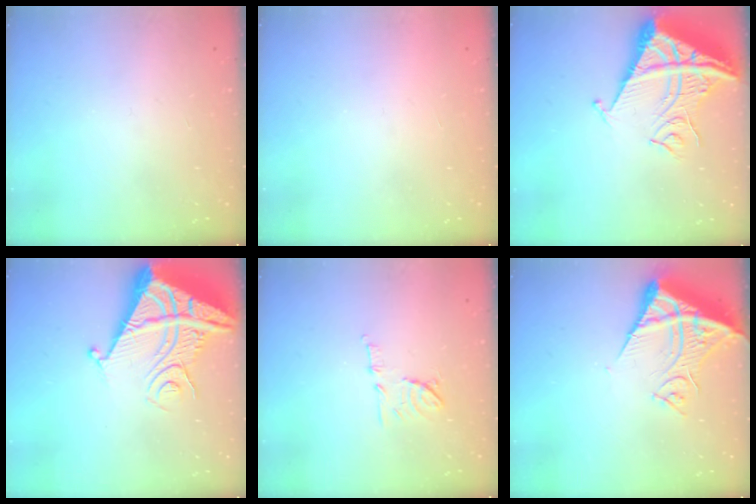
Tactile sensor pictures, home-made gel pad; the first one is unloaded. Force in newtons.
{"total": 1.6, "press": 1.6, "slide": 0.1}
{"total": 11.9, "press": 11.8, "slide": 1.2}
{"total": 13.1, "press": 13.0, "slide": 1.6}
{"total": 8.3, "press": 8.3, "slide": 1.1}
{"total": 13.5, "press": 13.3, "slide": 1.8}